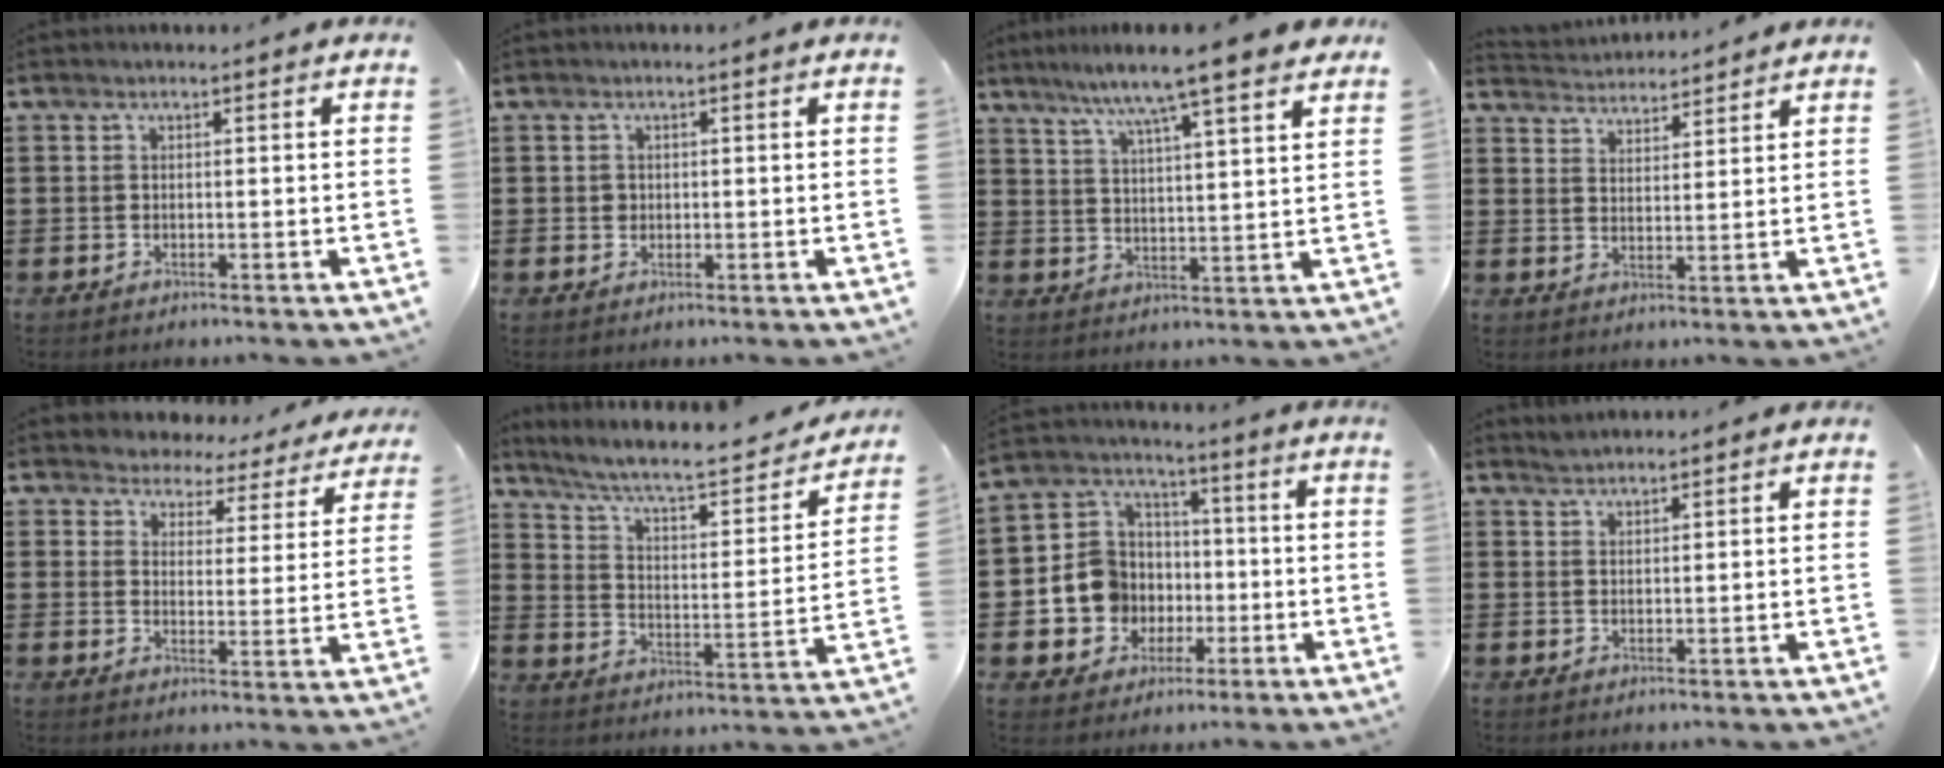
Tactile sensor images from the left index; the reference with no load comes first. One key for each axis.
{"total": 1.0, "fx": 0.2, "fy": 0.9, "fz": 0.4, "tx": -0.010, "ty": 0.005, "tz": 0.005}
{"total": 7.5, "fx": 6.3, "fy": -1.0, "fz": 4.0, "tx": -0.100, "ty": -0.033, "tz": 0.104}
{"total": 3.5, "fx": 3.5, "fy": -0.1, "fz": -0.3, "tx": -0.008, "ty": -0.018, "tz": 0.064}
{"total": 3.8, "fx": 3.7, "fy": 0.9, "fz": -0.1, "tx": -0.023, "ty": -0.028, "tz": 0.059}
{"total": 6.6, "fx": 5.3, "fy": 1.0, "fz": 3.7, "tx": -0.095, "ty": -0.039, "tz": 0.085}
{"total": 9.0, "fx": -1.4, "fy": 8.7, "fz": 2.1, "tx": -0.096, "ty": 0.004, "tz": -0.022}
{"total": 1.6, "fx": 1.6, "fy": 0.2, "fz": 0.2, "tx": -0.007, "ty": 0.000, "tz": 0.032}